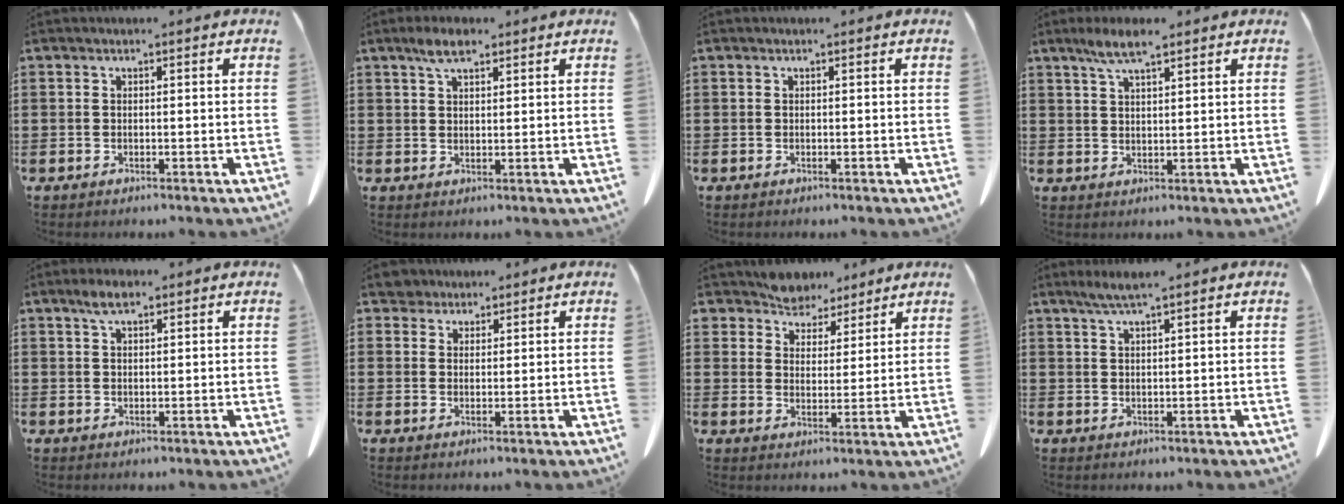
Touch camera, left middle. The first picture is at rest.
{"total": 4.1, "force": [2.7, 1.5, 2.8], "torque": [-0.059, 0.006, 0.049]}
{"total": 0.0}
{"total": 4.7, "force": [3.1, 0.8, 3.4], "torque": [-0.072, 0.003, 0.053]}
{"total": 2.9, "force": [1.9, 1.0, 2.0], "torque": [-0.043, 0.005, 0.035]}
{"total": 3.0, "force": [2.8, 1.2, 0.3], "torque": [-0.015, 0.002, 0.054]}
{"total": 5.2, "force": [4.8, 1.8, -0.2], "torque": [-0.024, -0.023, 0.087]}
{"total": 2.6, "force": [1.9, -0.2, 1.8], "torque": [-0.037, 0.001, 0.034]}